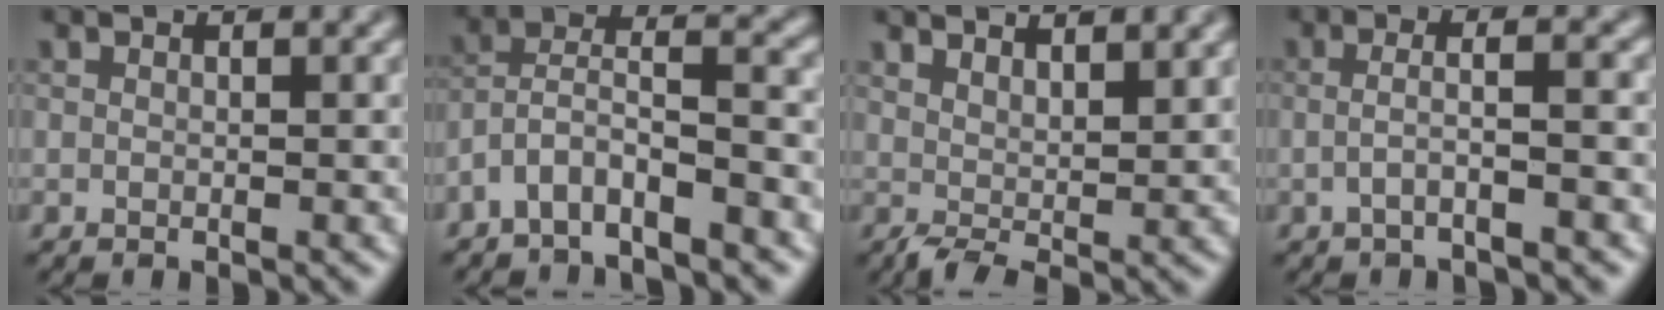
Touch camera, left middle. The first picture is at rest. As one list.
[{"total": 4.7, "force": [-3.1, 1.4, 3.2], "torque": [-0.065, 0.009, -0.069]}, {"total": 3.3, "force": [2.3, 1.1, 2.1], "torque": [-0.038, -0.001, 0.044]}, {"total": 3.0, "force": [-0.7, 0.8, 2.8], "torque": [-0.040, 0.009, -0.023]}]